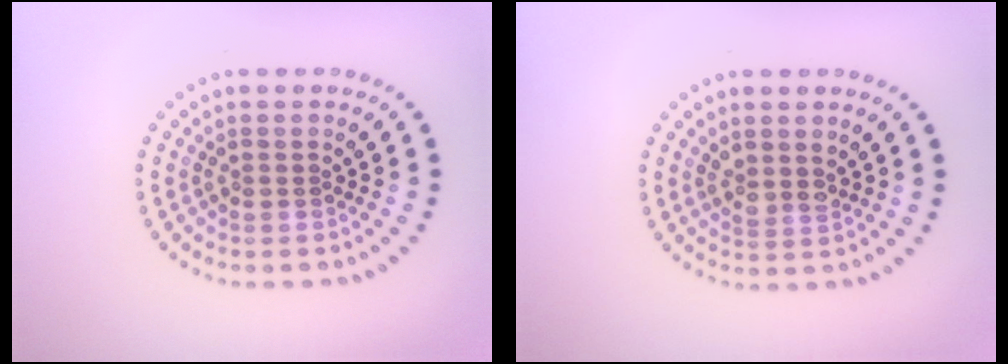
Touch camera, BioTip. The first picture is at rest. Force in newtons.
{"total": 1.7, "press": 1.5, "slide": 0.8}